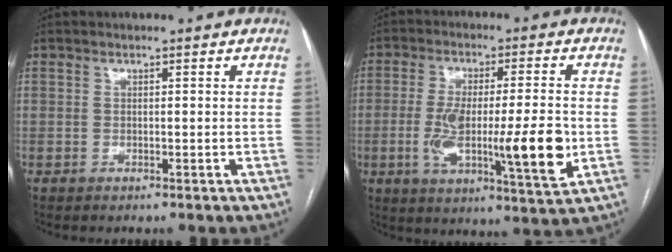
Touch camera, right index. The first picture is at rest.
{"total": 15.5, "force": [-2.6, 2.4, 15.1], "torque": [-0.255, -0.009, -0.038]}